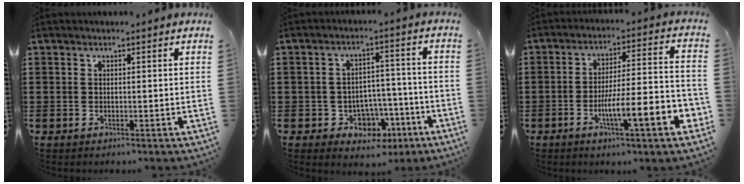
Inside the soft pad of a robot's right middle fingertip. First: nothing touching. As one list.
[{"total": 5.4, "force": [-3.0, 3.8, 2.4], "torque": [-0.047, 0.018, -0.055]}, {"total": 9.7, "force": [-4.3, 1.2, 8.5], "torque": [-0.137, -0.010, -0.078]}]